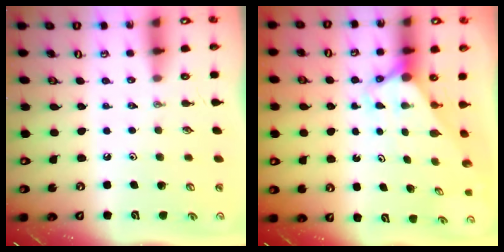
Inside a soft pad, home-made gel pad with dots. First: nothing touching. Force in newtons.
{"total": 2.8, "press": 2.8, "slide": 0.0}